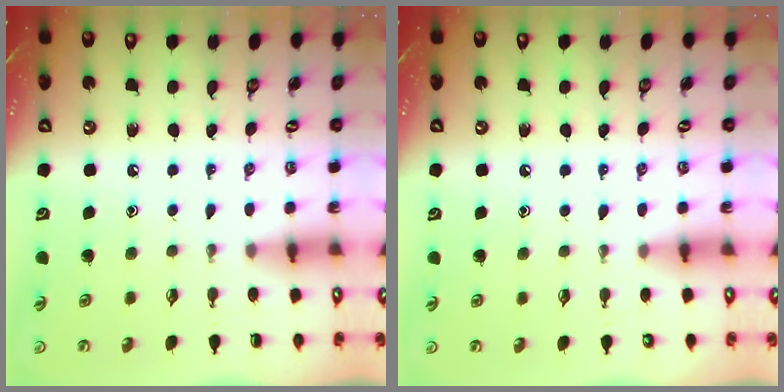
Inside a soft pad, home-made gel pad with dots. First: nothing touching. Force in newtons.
{"total": 3.9, "press": 3.9, "slide": 0.6}